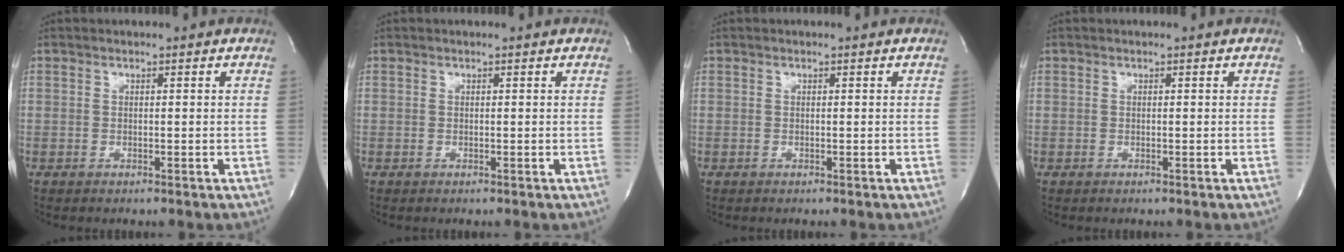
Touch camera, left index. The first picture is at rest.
{"total": 0.0}
{"total": 0.0}
{"total": 0.0}